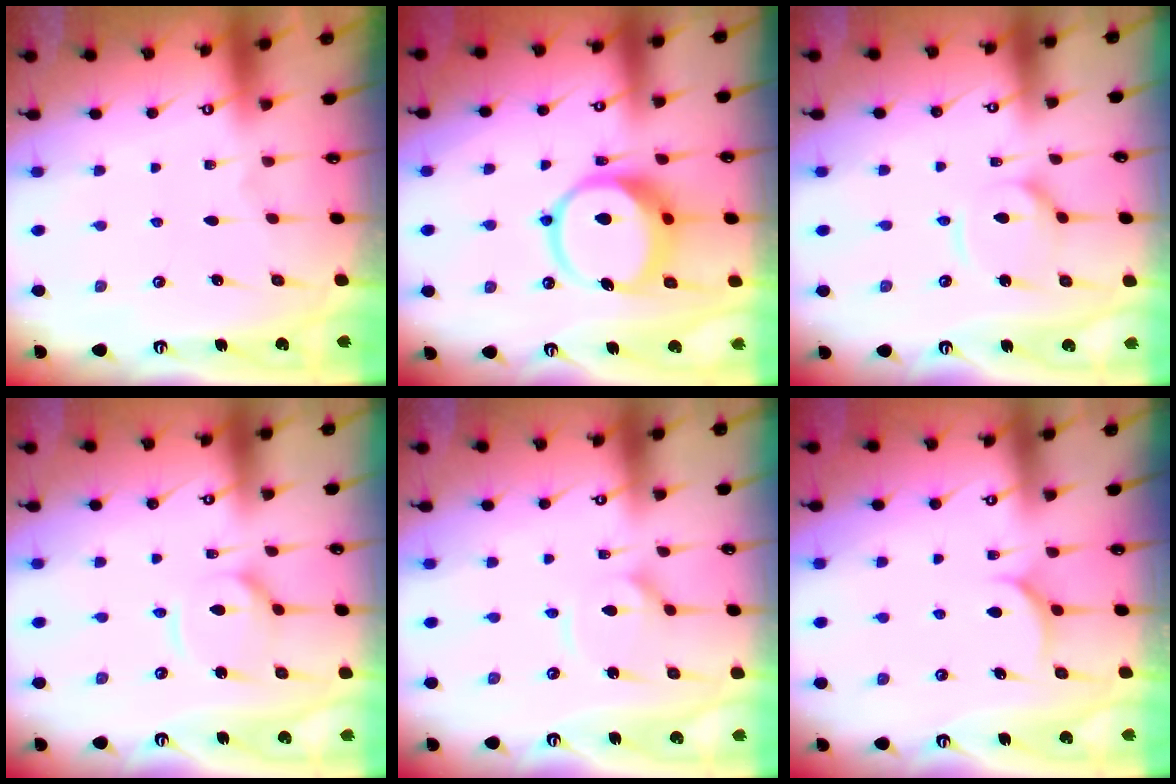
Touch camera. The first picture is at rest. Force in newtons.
{"total": 13.0, "press": 12.9, "slide": 1.5}
{"total": 8.4, "press": 8.4, "slide": 0.7}
{"total": 8.4, "press": 8.4, "slide": 0.7}
{"total": 5.6, "press": 5.5, "slide": 0.6}
{"total": 5.0, "press": 5.0, "slide": 0.6}